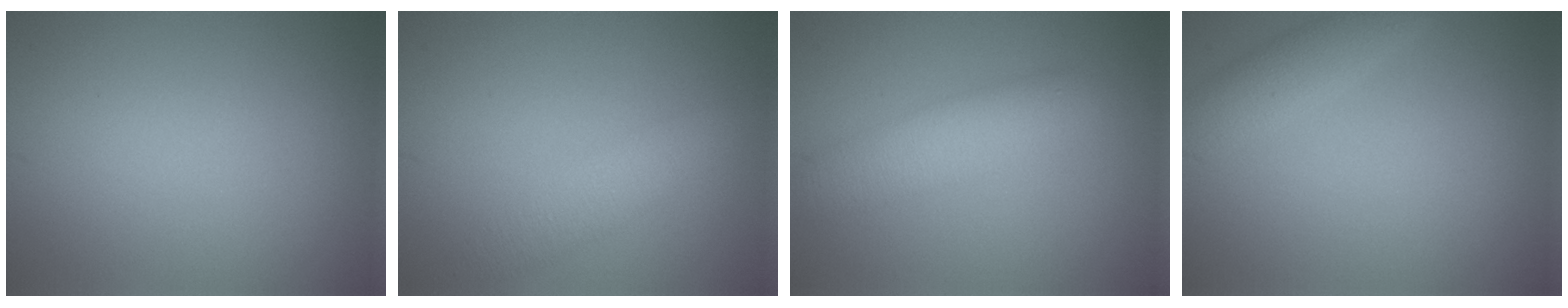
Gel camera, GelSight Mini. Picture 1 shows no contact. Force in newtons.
{"total": 2.9, "press": 2.9, "slide": 0.1}
{"total": 3.7, "press": 3.7, "slide": 0.1}
{"total": 2.3, "press": 2.3, "slide": 0.1}